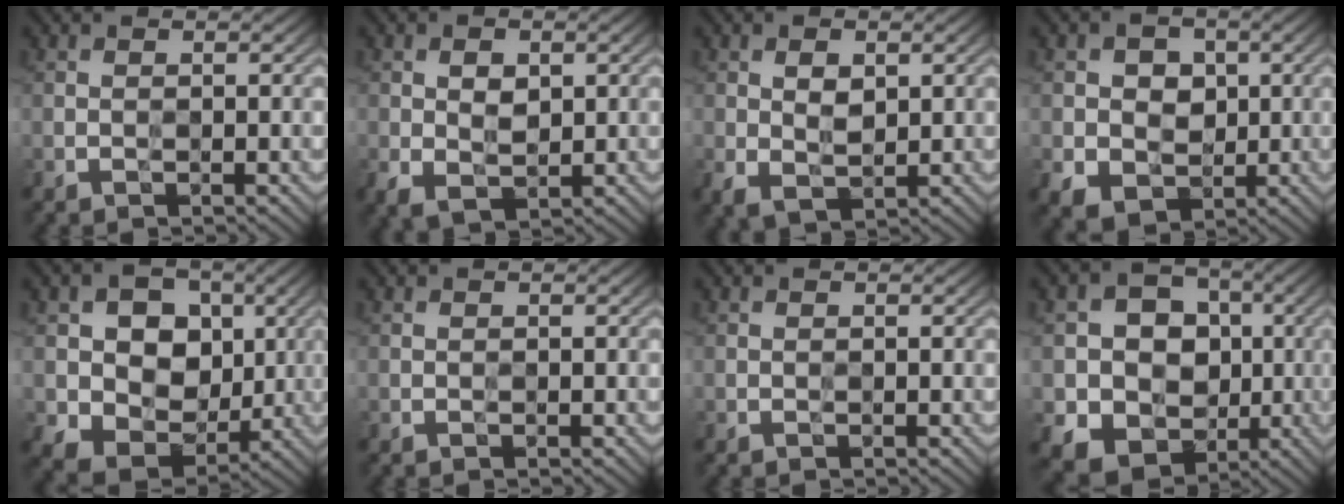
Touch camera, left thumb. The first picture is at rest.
{"total": 4.1, "force": [0.5, 2.7, 3.0], "torque": [-0.055, -0.004, 0.012]}
{"total": 3.8, "force": [0.8, 2.3, 2.9], "torque": [-0.058, -0.004, 0.019]}
{"total": 6.2, "force": [0.0, 5.3, 3.2], "torque": [-0.061, -0.002, -0.006]}
{"total": 9.2, "force": [0.9, 7.4, 5.3], "torque": [-0.108, -0.009, 0.007]}
{"total": 0.0}
{"total": 0.0}
{"total": 11.4, "force": [-1.1, 10.1, 5.2], "torque": [-0.109, -0.017, -0.041]}